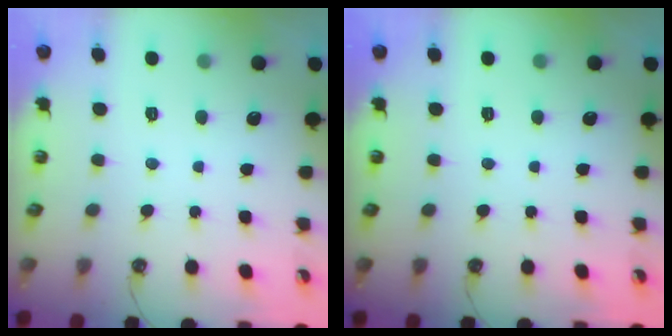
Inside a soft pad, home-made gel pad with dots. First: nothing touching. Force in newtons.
{"total": 0.0}